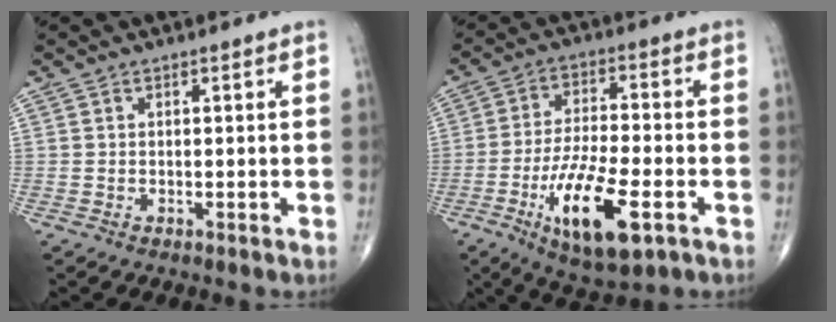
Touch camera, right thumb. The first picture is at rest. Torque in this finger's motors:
{"motor_torque": [0.26, 0.51, 0.91, 0.56, 0.39]}